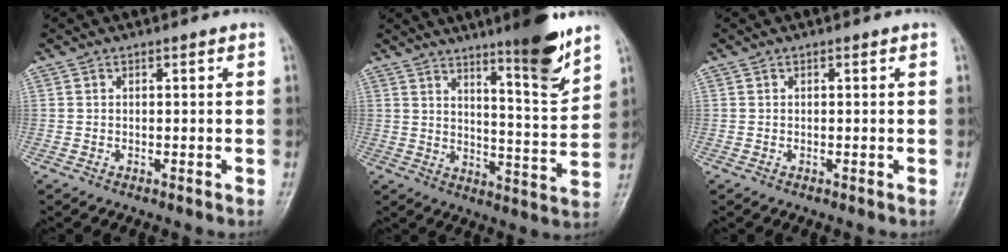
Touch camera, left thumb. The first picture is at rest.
{"total": 12.5, "force": [8.9, 1.3, 8.8], "torque": [-0.111, -0.069, 0.137]}
{"total": 0.0}